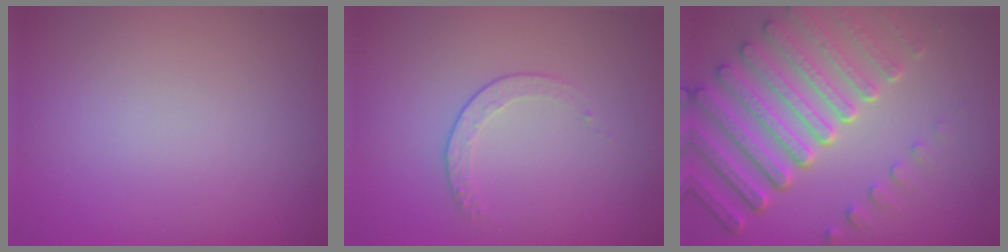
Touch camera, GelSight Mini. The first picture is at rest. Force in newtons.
{"total": 1.5, "press": 0.9, "slide": 1.2}
{"total": 7.2, "press": 5.6, "slide": 4.6}